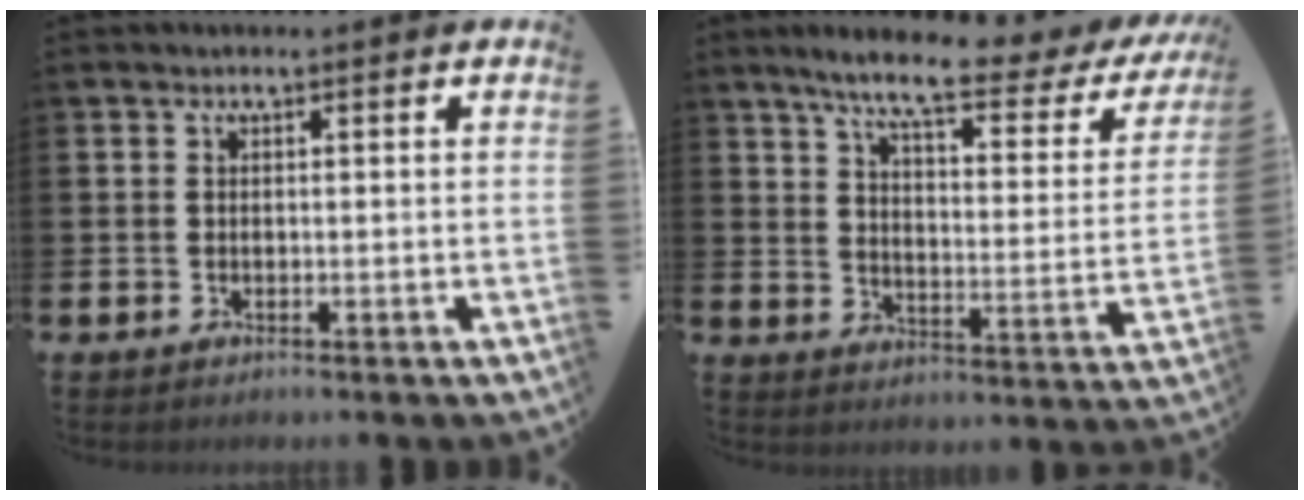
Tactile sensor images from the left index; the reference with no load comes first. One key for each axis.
{"total": 7.5, "fx": 5.9, "fy": 1.3, "fz": 4.5, "tx": -0.106, "ty": -0.036, "tz": 0.090}